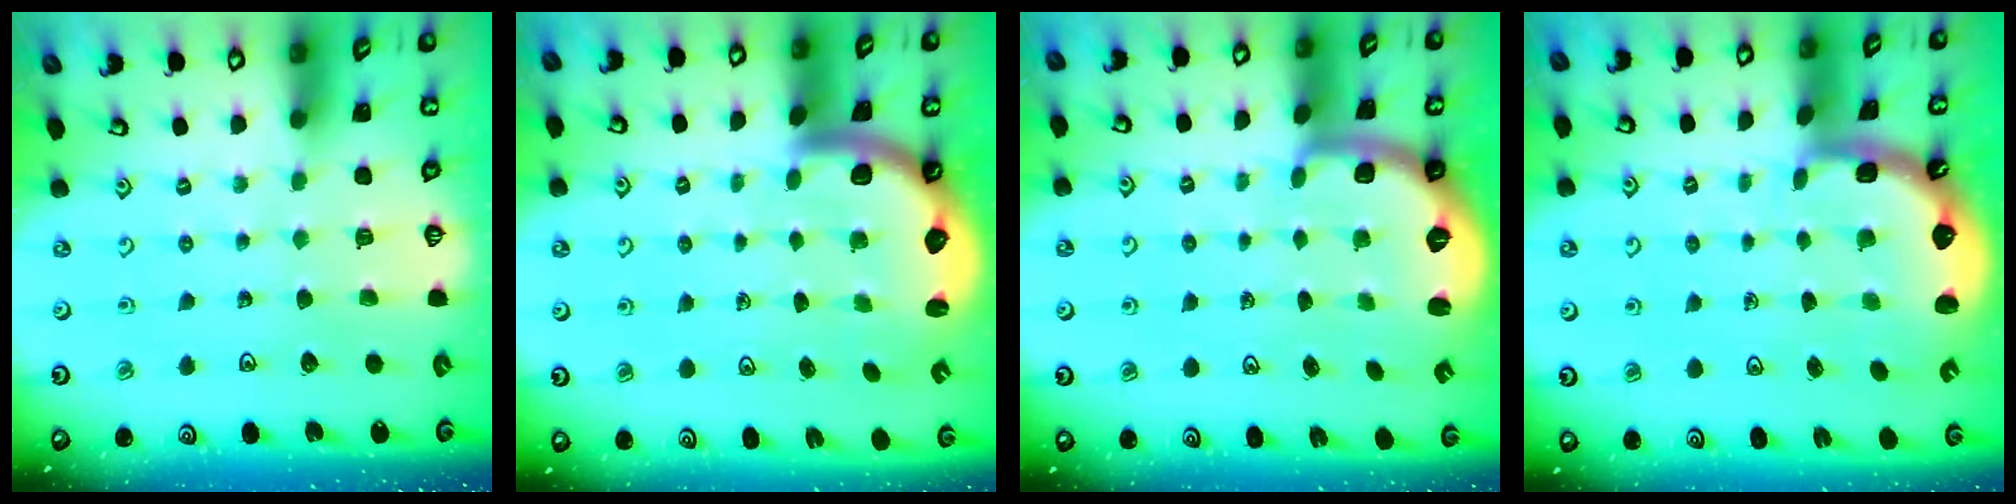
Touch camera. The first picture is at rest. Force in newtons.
{"total": 2.9, "press": 2.9, "slide": 0.5}
{"total": 1.8, "press": 1.8, "slide": 0.5}
{"total": 2.8, "press": 1.6, "slide": 2.2}